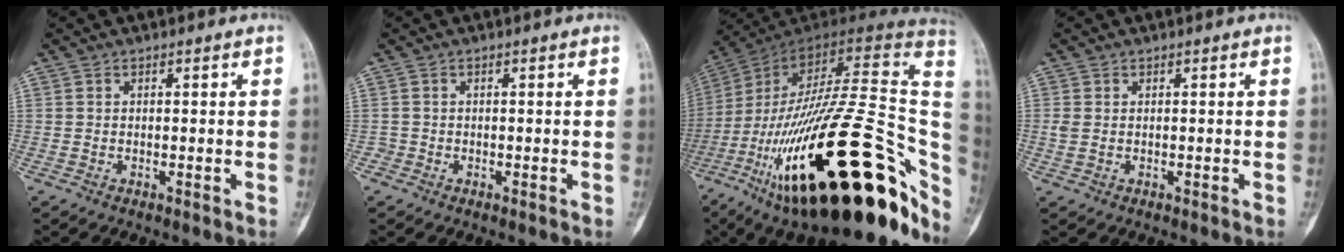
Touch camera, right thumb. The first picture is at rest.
{"total": 0.9, "force": [-0.4, 0.8, -0.1], "torque": [0.003, 0.005, -0.012]}
{"total": 46.4, "force": [-15.0, 17.6, 40.2], "torque": [-0.580, 0.051, -0.239]}
{"total": 1.8, "force": [0.0, 1.3, 1.3], "torque": [-0.039, 0.001, 0.000]}